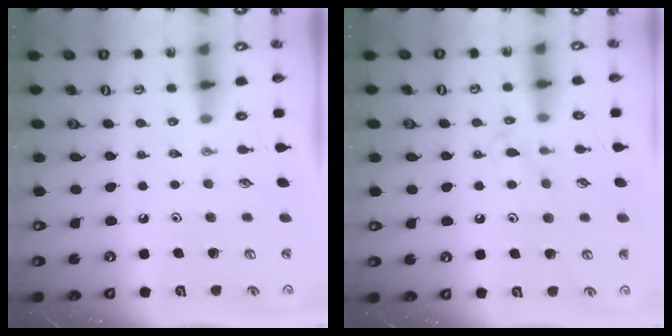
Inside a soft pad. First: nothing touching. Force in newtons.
{"total": 10.0, "press": 10.0, "slide": 0.7}